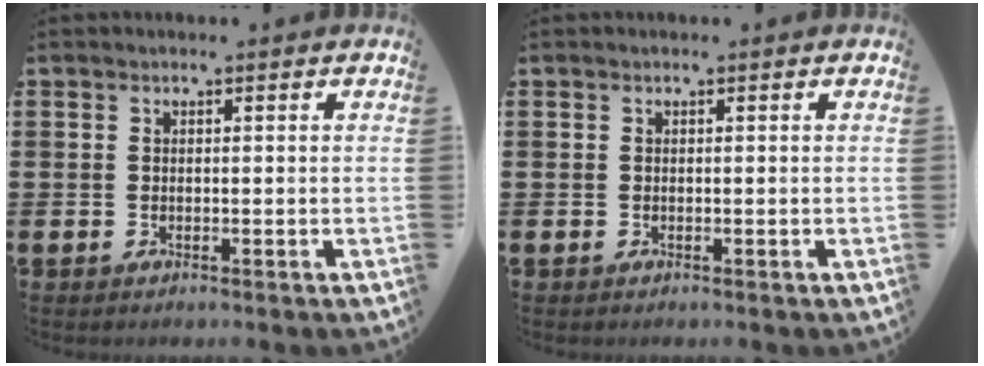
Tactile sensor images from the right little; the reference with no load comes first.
{"total": 0.0}